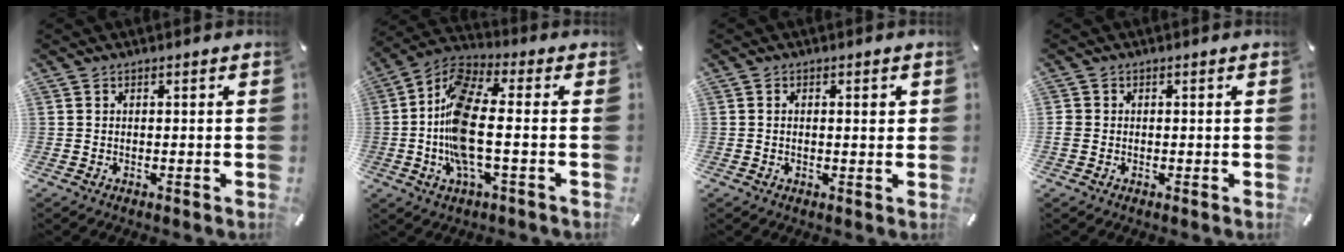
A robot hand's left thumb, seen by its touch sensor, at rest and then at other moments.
{"total": 14.0, "force": [-1.8, 5.3, 12.9], "torque": [-0.282, -0.012, -0.038]}
{"total": 2.0, "force": [0.3, 0.8, 1.8], "torque": [-0.027, 0.001, 0.001]}
{"total": 1.3, "force": [-0.3, 1.2, 0.5], "torque": [-0.008, 0.005, -0.007]}